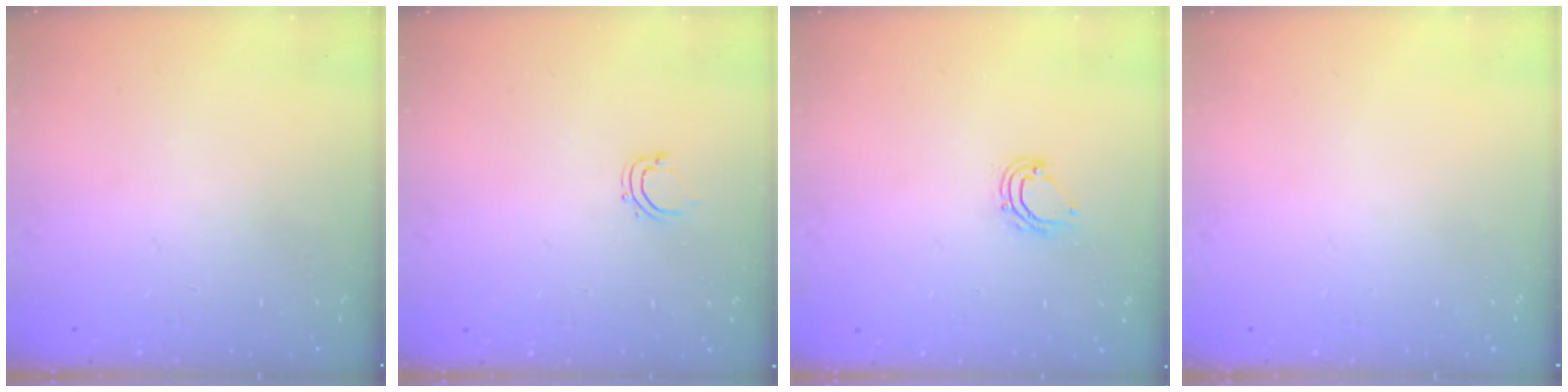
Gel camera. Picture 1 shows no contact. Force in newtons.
{"total": 2.8, "press": 2.7, "slide": 0.5}
{"total": 6.3, "press": 6.3, "slide": 0.4}
{"total": 0.0}